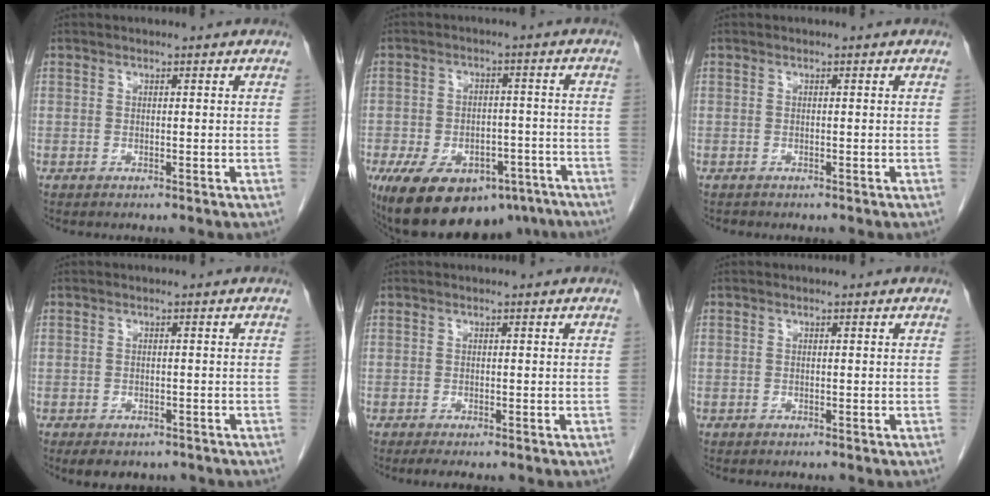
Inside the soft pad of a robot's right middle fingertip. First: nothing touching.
{"total": 18.0, "force": [-12.0, 9.3, 9.6], "torque": [-0.172, 0.006, -0.165]}
{"total": 0.0}
{"total": 6.2, "force": [-4.7, 3.2, 2.6], "torque": [-0.028, 0.002, -0.059]}
{"total": 2.4, "force": [-1.8, 0.6, 1.5], "torque": [-0.023, -0.007, -0.023]}
{"total": 0.0}